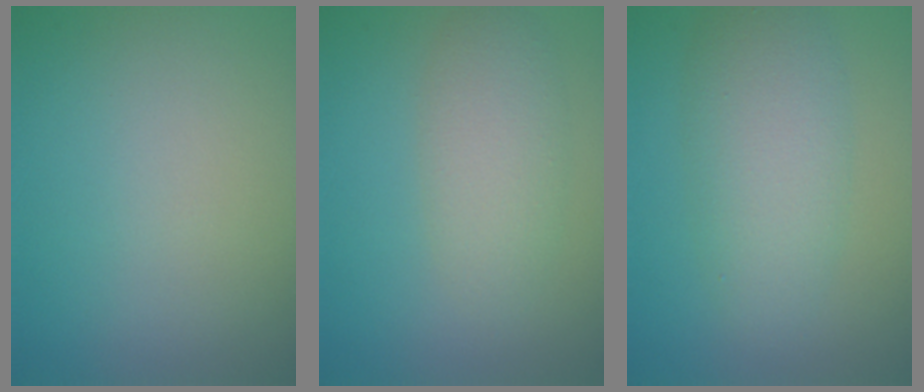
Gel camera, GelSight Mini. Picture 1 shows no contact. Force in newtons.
{"total": 3.3, "press": 3.3, "slide": 0.3}
{"total": 4.9, "press": 4.9, "slide": 0.2}